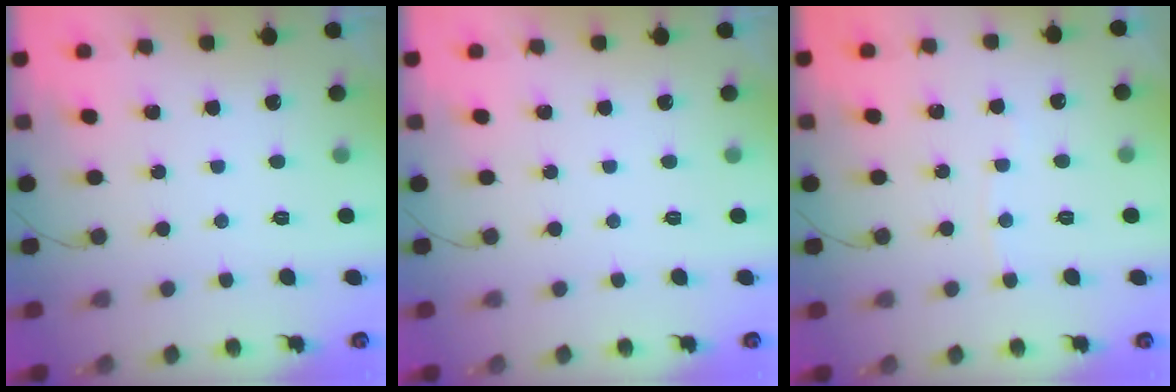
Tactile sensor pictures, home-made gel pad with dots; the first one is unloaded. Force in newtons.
{"total": 0.0}
{"total": 2.2, "press": 2.2, "slide": 0.2}